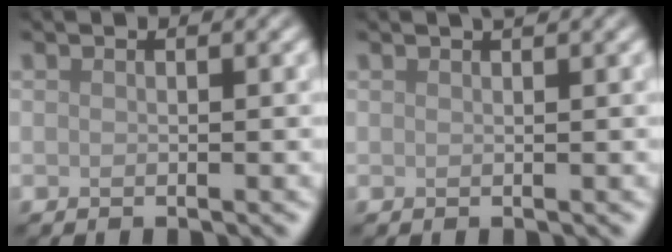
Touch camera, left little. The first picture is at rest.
{"total": 0.8, "force": [0.6, 0.2, 0.5], "torque": [-0.002, 0.002, 0.008]}